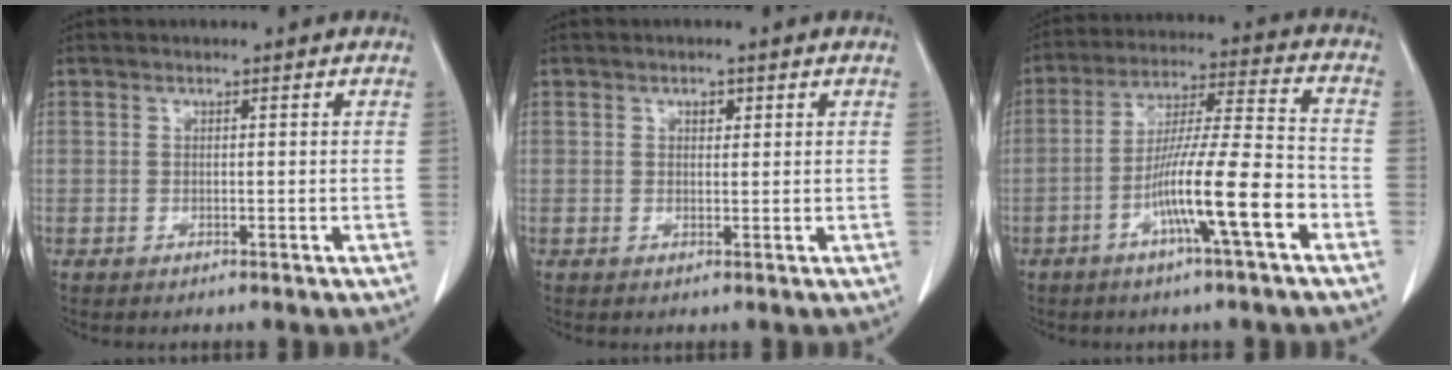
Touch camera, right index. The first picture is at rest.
{"total": 1.3, "force": [0.6, 0.8, 0.8], "torque": [-0.010, -0.001, 0.008]}
{"total": 12.9, "force": [-5.4, 0.0, 11.7], "torque": [-0.209, 0.001, -0.097]}